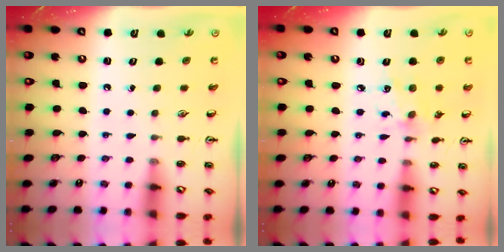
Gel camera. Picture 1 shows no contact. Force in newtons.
{"total": 6.3, "press": 6.3, "slide": 0.6}